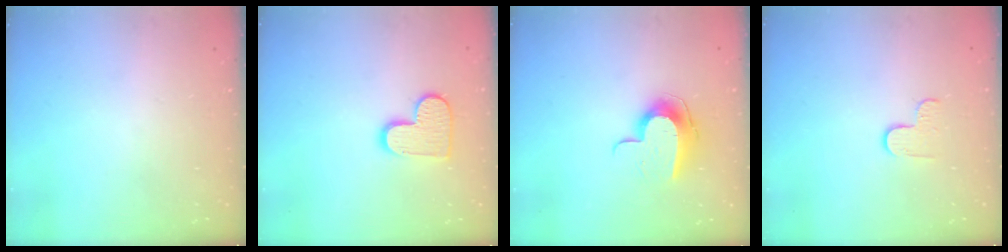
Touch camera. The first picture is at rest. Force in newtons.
{"total": 10.5, "press": 10.5, "slide": 0.5}
{"total": 10.1, "press": 10.0, "slide": 0.5}
{"total": 3.8, "press": 3.8, "slide": 0.4}